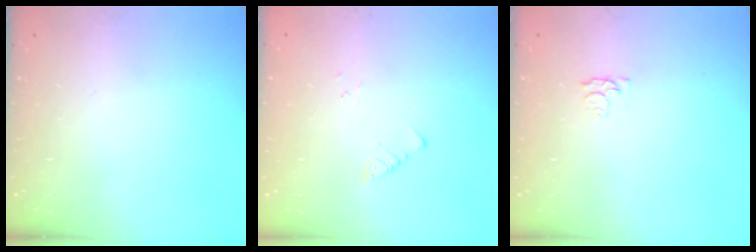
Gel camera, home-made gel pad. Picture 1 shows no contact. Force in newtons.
{"total": 1.8, "press": 1.8, "slide": 0.2}
{"total": 3.2, "press": 3.2, "slide": 0.5}